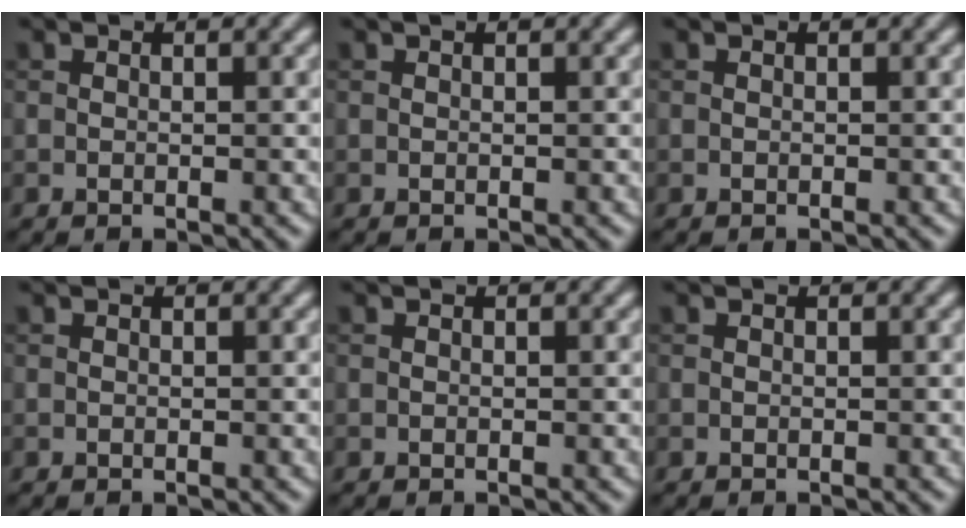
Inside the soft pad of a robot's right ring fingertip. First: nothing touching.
{"total": 0.0}
{"total": 0.0}
{"total": 0.0}
{"total": 0.0}
{"total": 0.0}